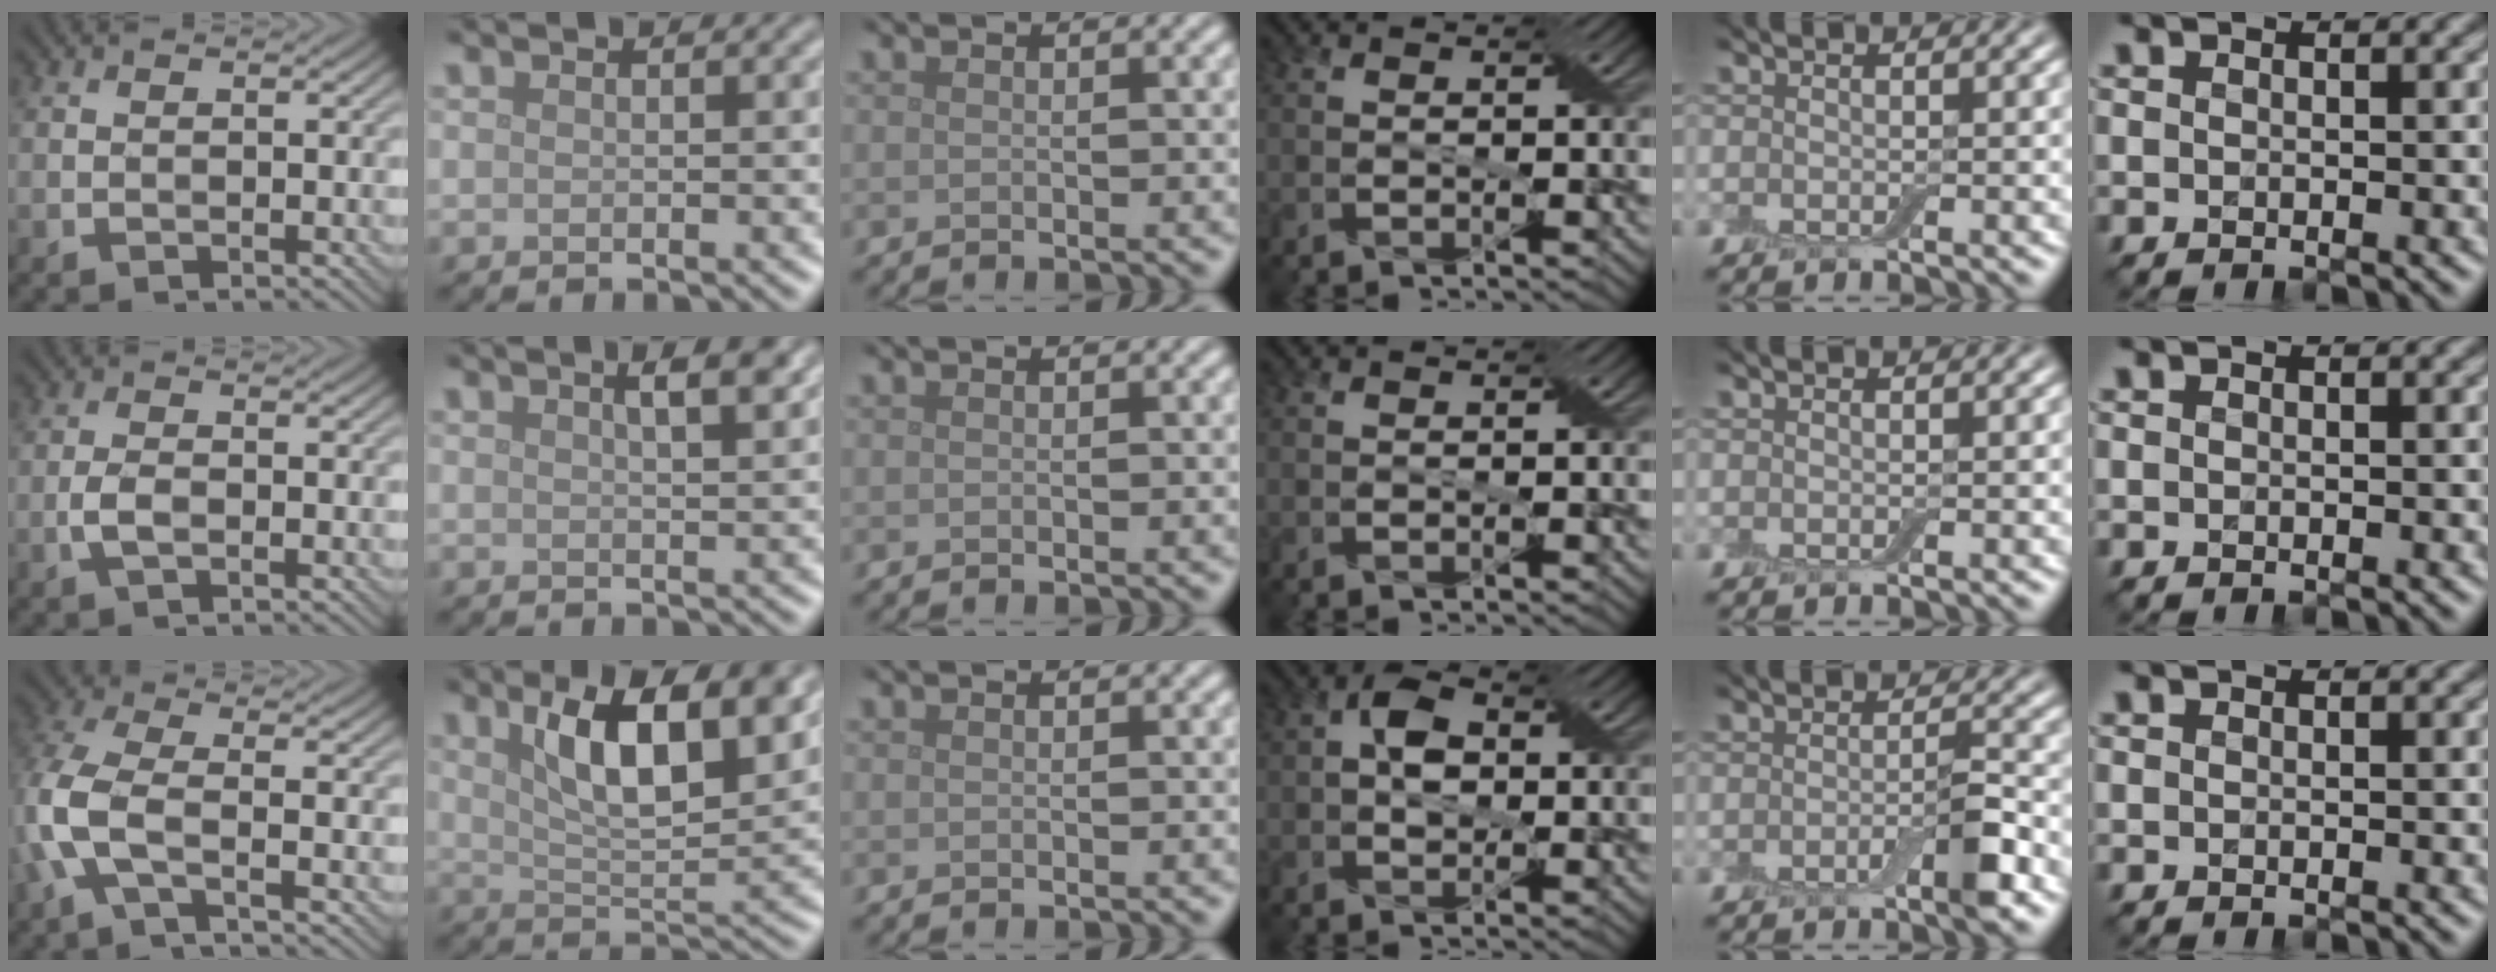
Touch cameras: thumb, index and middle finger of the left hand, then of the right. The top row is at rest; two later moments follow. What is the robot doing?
{"motion": "insert", "object": "box of matches"}